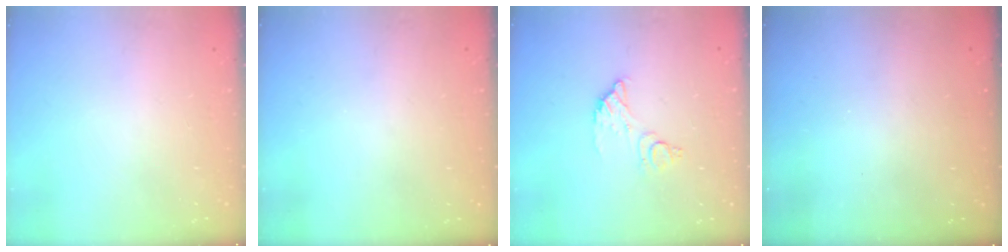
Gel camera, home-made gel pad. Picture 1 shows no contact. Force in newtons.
{"total": 3.0, "press": 3.0, "slide": 0.1}
{"total": 8.3, "press": 8.3, "slide": 0.6}
{"total": 3.0, "press": 3.0, "slide": 0.1}